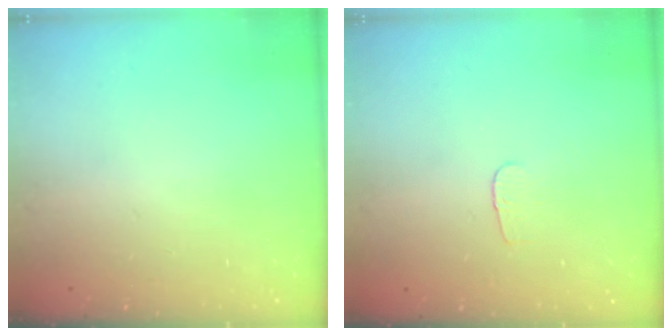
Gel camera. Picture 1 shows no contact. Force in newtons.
{"total": 2.9, "press": 2.8, "slide": 0.3}